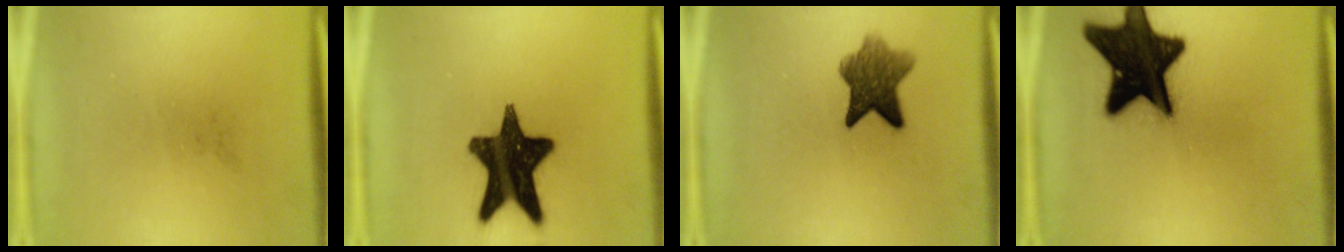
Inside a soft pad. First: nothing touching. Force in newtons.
{"total": 17.4}
{"total": 7.1}
{"total": 20.0}